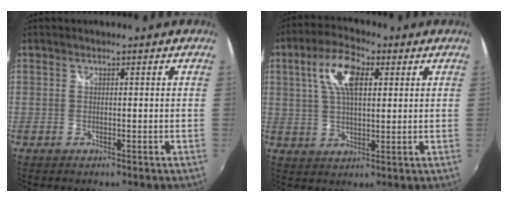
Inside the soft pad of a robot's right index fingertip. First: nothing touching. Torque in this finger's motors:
{"motor_torque": [1.21, 0.50, 0.54, 0.09]}